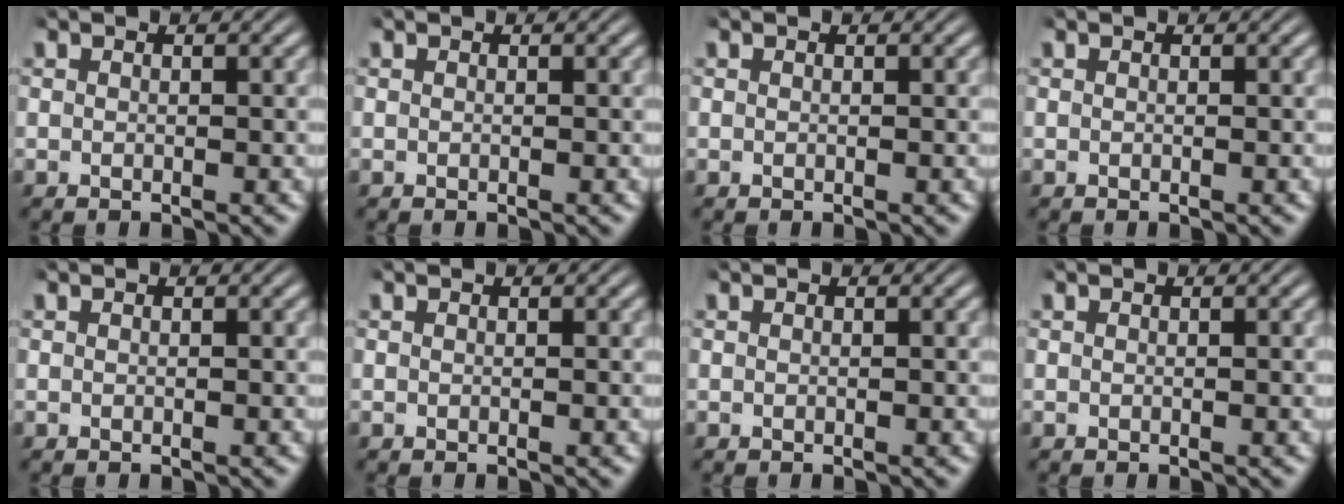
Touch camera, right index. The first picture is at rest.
{"total": 0.0}
{"total": 0.0}
{"total": 0.0}
{"total": 0.0}
{"total": 0.0}
{"total": 0.0}
{"total": 0.0}